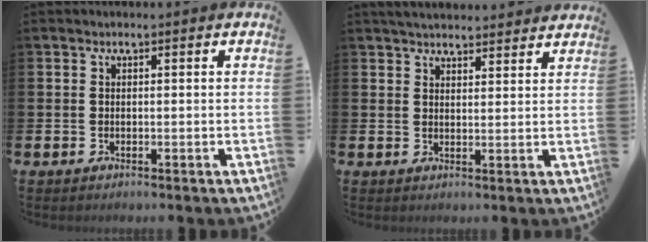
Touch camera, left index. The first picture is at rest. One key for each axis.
{"total": 3.9, "fx": 3.9, "fy": 0.5, "fz": 0.5, "tx": -0.013, "ty": -0.018, "tz": 0.071}